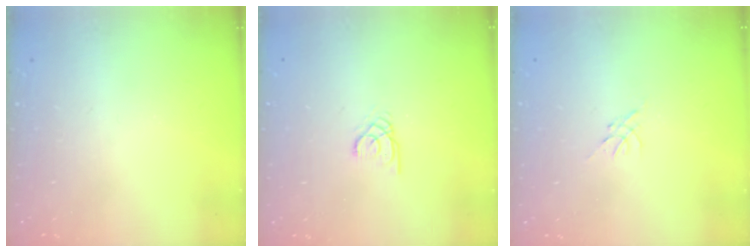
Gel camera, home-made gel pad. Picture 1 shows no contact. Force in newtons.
{"total": 1.9, "press": 1.9, "slide": 0.1}
{"total": 0.5, "press": 0.4, "slide": 0.3}